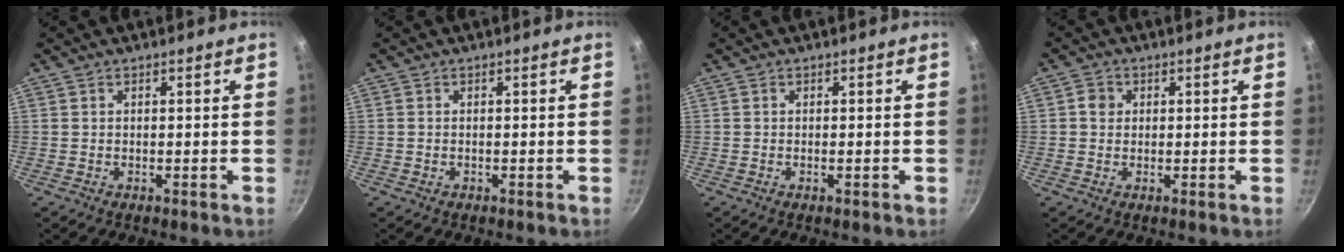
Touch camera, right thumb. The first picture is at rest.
{"total": 0.0}
{"total": 0.8, "force": [-0.3, 0.2, 0.7], "torque": [-0.011, 0.002, -0.004]}
{"total": 2.5, "force": [0.4, 2.3, 0.9], "torque": [-0.001, 0.004, 0.004]}